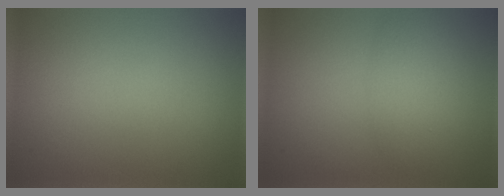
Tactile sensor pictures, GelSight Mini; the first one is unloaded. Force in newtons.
{"total": 2.7, "press": 2.7, "slide": 0.2}